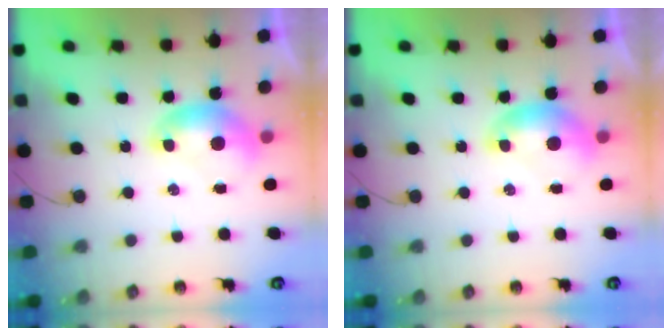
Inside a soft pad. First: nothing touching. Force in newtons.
{"total": 0.0}